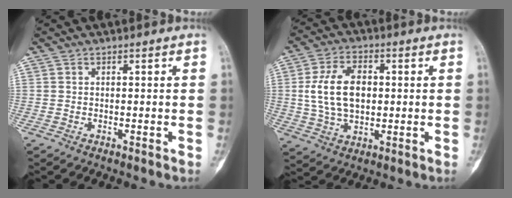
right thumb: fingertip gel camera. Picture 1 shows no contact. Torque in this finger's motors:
{"motor_torque": [1.07, 1.08, 0.60, -0.44, 0.13]}